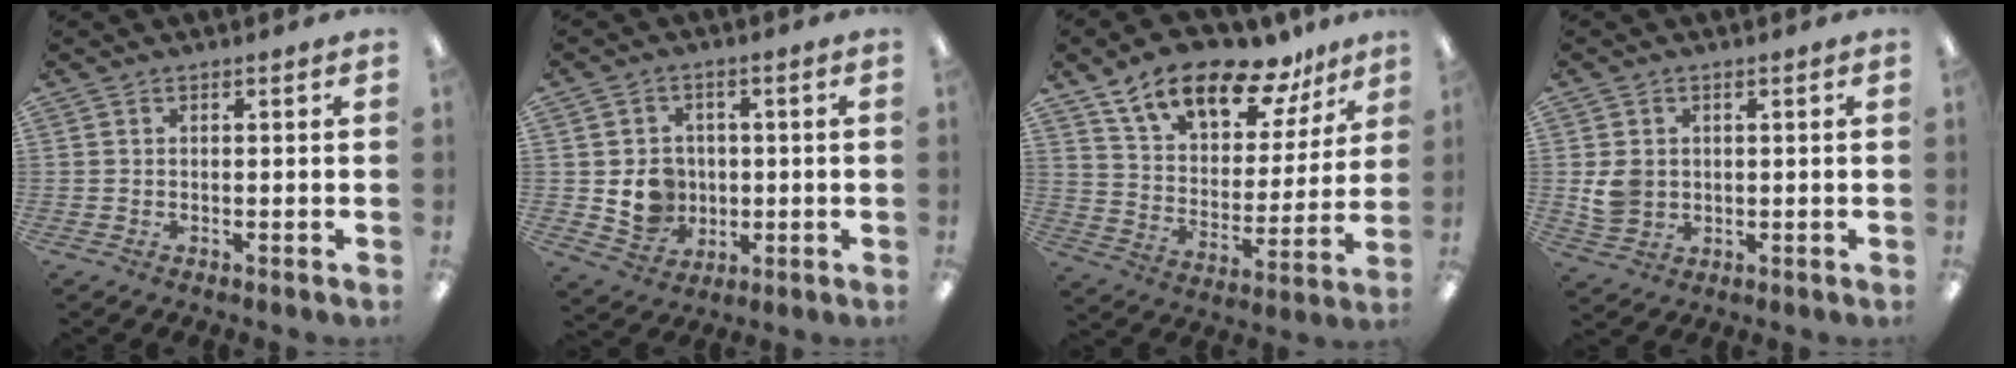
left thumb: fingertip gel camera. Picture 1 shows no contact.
{"total": 7.9, "force": [-0.2, 7.4, 2.7], "torque": [-0.053, 0.007, 0.005]}
{"total": 17.7, "force": [13.1, 7.7, 9.0], "torque": [-0.156, -0.076, 0.227]}
{"total": 5.1, "force": [0.8, 4.5, 2.3], "torque": [-0.030, 0.004, 0.018]}